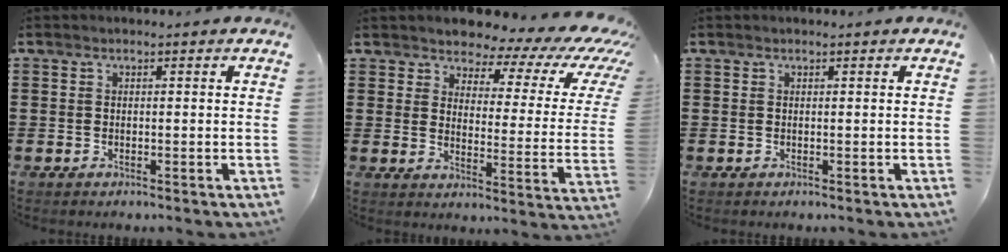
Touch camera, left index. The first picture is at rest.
{"total": 5.7, "force": [4.7, 2.1, 2.5], "torque": [-0.059, -0.038, 0.076]}
{"total": 0.0}